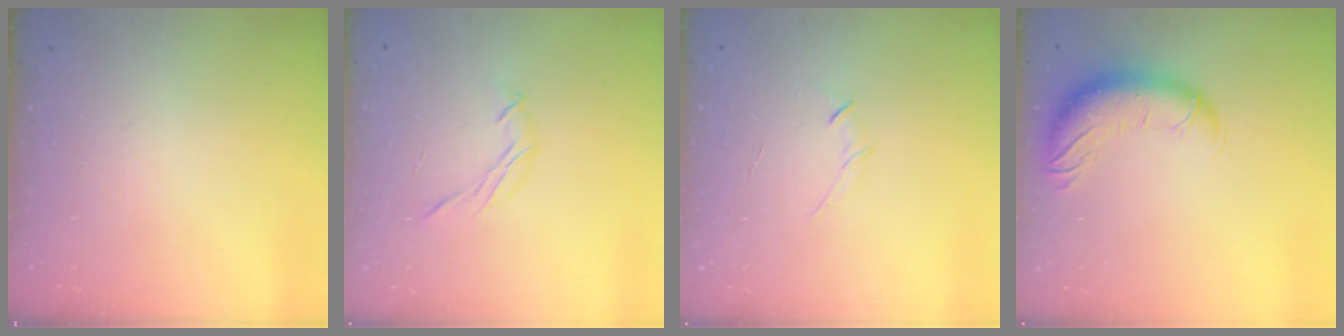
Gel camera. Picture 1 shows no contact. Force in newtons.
{"total": 6.0, "press": 5.8, "slide": 1.4}
{"total": 3.8, "press": 3.7, "slide": 0.9}
{"total": 12.2, "press": 11.8, "slide": 2.8}